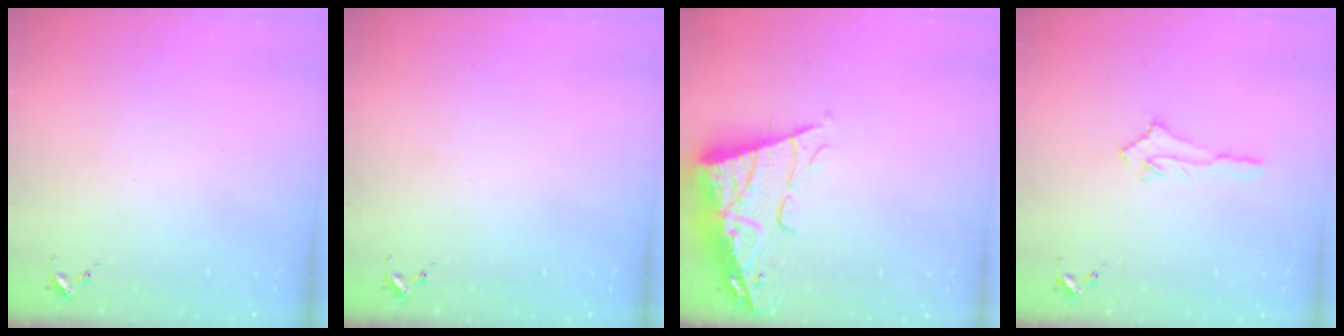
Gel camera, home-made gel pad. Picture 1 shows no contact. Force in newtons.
{"total": 0.0}
{"total": 14.0, "press": 13.9, "slide": 1.3}
{"total": 3.2, "press": 3.1, "slide": 0.4}